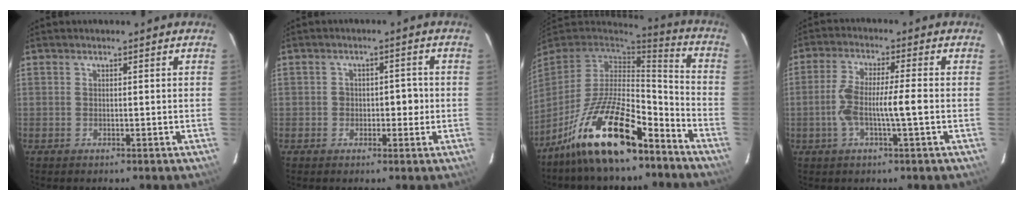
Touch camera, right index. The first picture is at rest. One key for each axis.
{"total": 4.0, "fx": -0.6, "fy": 2.5, "fz": 3.1, "tx": -0.042, "ty": 0.020, "tz": -0.004}
{"total": 20.9, "fx": -14.3, "fy": 5.6, "fz": 14.2, "tx": -0.271, "ty": -0.007, "tz": -0.253}
{"total": 7.7, "fx": -1.6, "fy": 0.8, "fz": 7.5, "tx": -0.151, "ty": 0.013, "tz": -0.031}